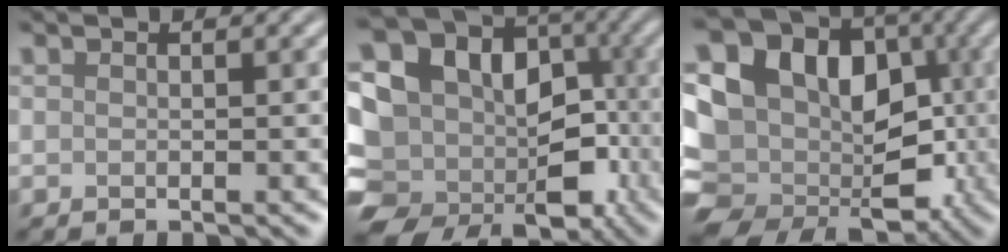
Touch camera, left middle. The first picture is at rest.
{"total": 21.8, "force": [-7.0, 18.2, 9.8], "torque": [-0.145, 0.007, -0.125]}
{"total": 21.7, "force": [-2.8, 18.5, 11.0], "torque": [-0.173, 0.015, -0.069]}